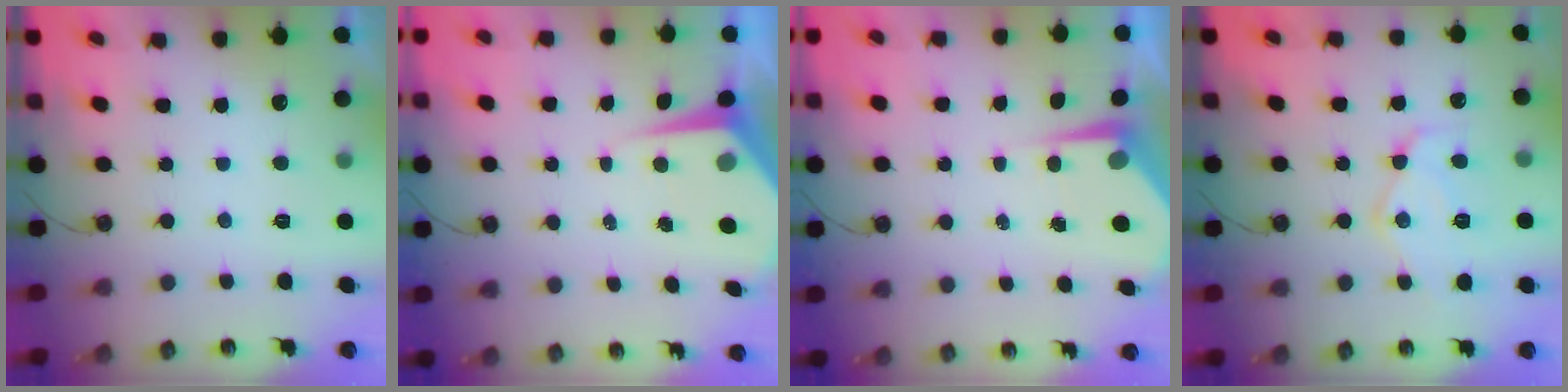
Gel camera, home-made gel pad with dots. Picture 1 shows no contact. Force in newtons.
{"total": 6.6, "press": 6.6, "slide": 0.6}
{"total": 4.2, "press": 4.2, "slide": 0.5}
{"total": 14.7, "press": 14.7, "slide": 1.0}